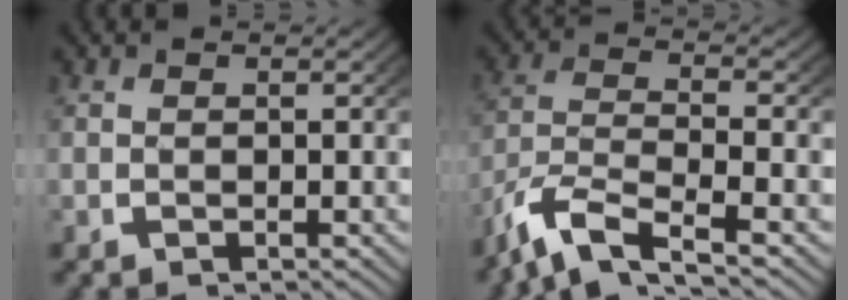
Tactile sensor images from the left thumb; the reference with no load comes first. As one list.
[{"total": 9.0, "force": [-4.3, 5.2, 5.8], "torque": [-0.143, -0.027, -0.064]}]